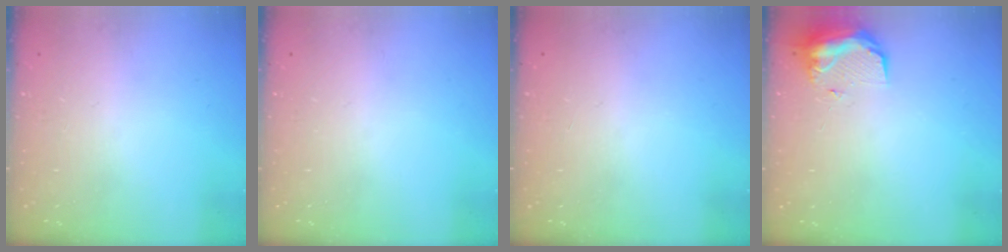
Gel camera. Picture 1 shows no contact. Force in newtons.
{"total": 0.0}
{"total": 1.0, "press": 0.0, "slide": 1.0}
{"total": 9.7, "press": 9.6, "slide": 0.9}